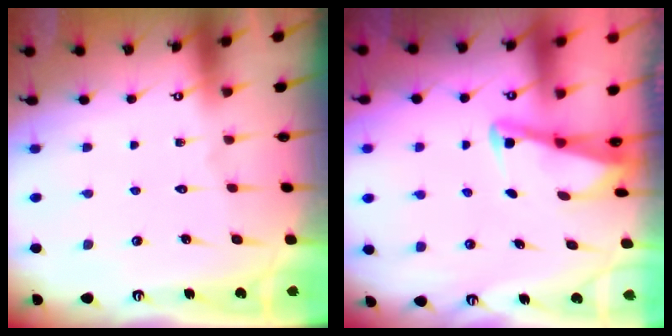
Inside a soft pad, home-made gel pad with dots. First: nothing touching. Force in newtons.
{"total": 3.1, "press": 3.0, "slide": 0.4}